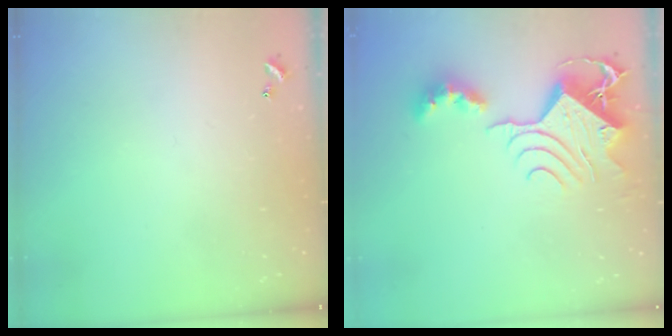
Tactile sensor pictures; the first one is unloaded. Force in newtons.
{"total": 11.4, "press": 11.3, "slide": 1.5}